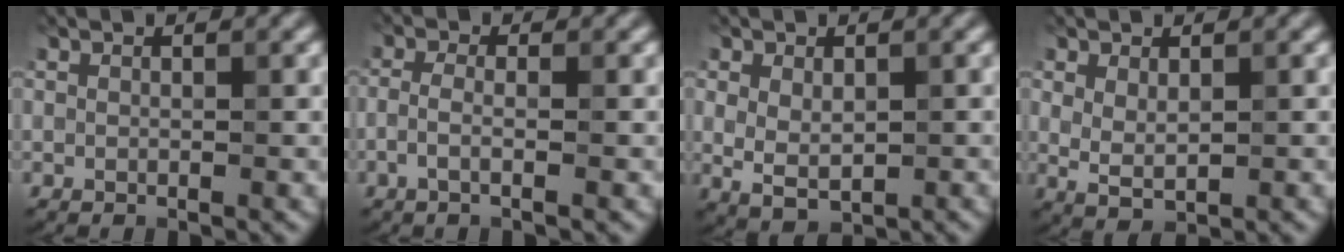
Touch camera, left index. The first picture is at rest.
{"total": 1.8, "force": [-0.6, 0.5, 1.7], "torque": [-0.037, -0.002, -0.018]}
{"total": 2.9, "force": [0.3, 1.9, 2.2], "torque": [-0.040, -0.003, 0.012]}
{"total": 2.0, "force": [0.5, 1.0, 1.7], "torque": [-0.033, -0.003, 0.015]}